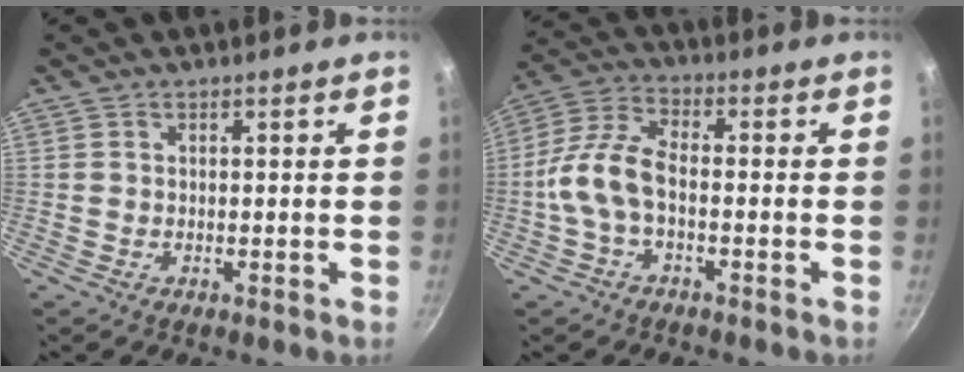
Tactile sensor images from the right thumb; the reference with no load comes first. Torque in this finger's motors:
{"motor_torque": [0.20, 0.05, 1.37, -0.53, 0.09]}